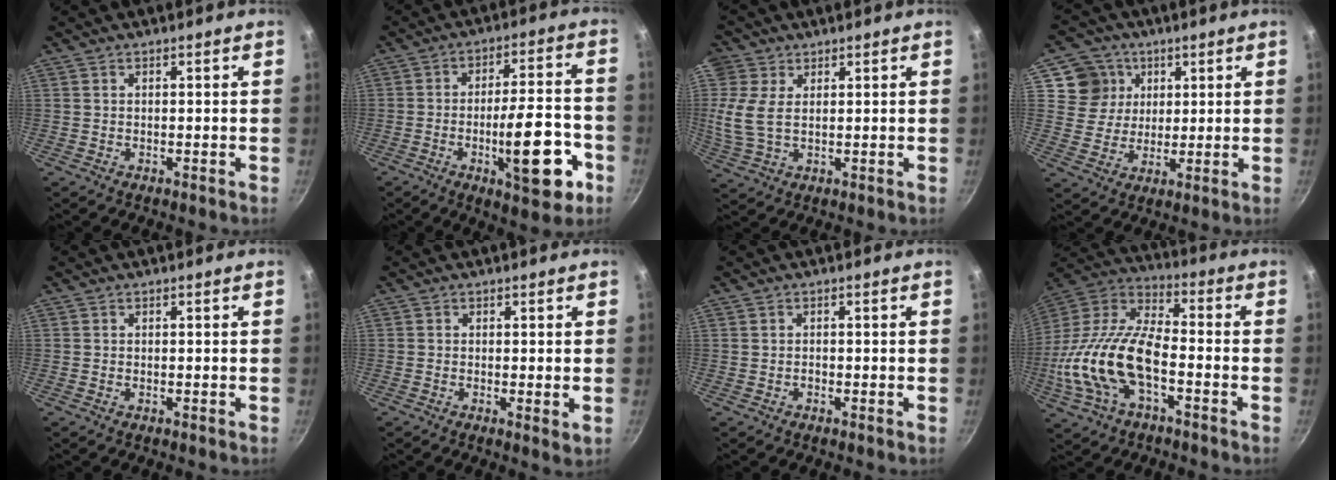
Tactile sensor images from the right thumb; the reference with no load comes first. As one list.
[{"total": 16.0, "force": [-6.0, 5.3, 13.9], "torque": [-0.174, 0.038, -0.079]}, {"total": 7.8, "force": [1.6, 5.4, 5.5], "torque": [-0.117, -0.006, 0.029]}, {"total": 8.9, "force": [3.4, 8.1, 1.7], "torque": [0.006, -0.004, 0.055]}, {"total": 0.0}, {"total": 1.7, "force": [0.0, 0.4, 1.6], "torque": [-0.027, -0.008, -0.003]}, {"total": 0.6, "force": [-0.3, 0.4, 0.2], "torque": [-0.005, 0.005, -0.005]}, {"total": 20.9, "force": [-5.6, 10.3, 17.3], "torque": [-0.334, 0.038, -0.120]}]